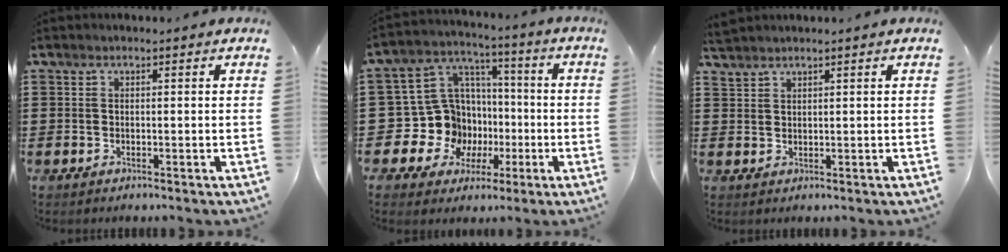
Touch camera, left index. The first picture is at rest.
{"total": 12.7, "force": [-2.5, 12.0, 3.5], "torque": [-0.115, -0.012, -0.026]}
{"total": 1.7, "force": [1.7, 0.4, 0.0], "torque": [-0.004, 0.001, 0.035]}